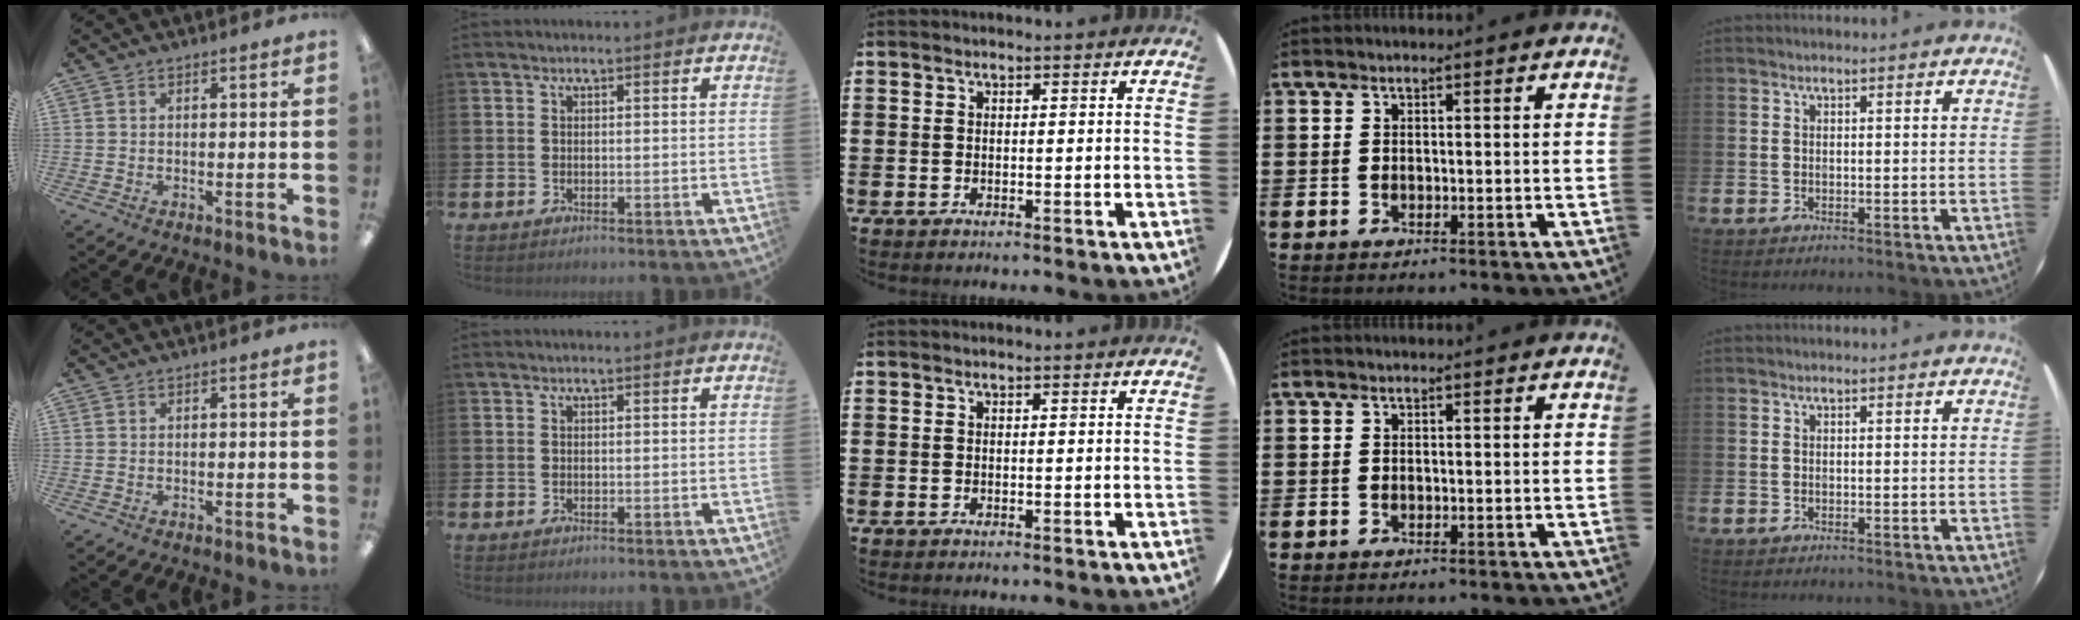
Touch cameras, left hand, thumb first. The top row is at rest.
{}